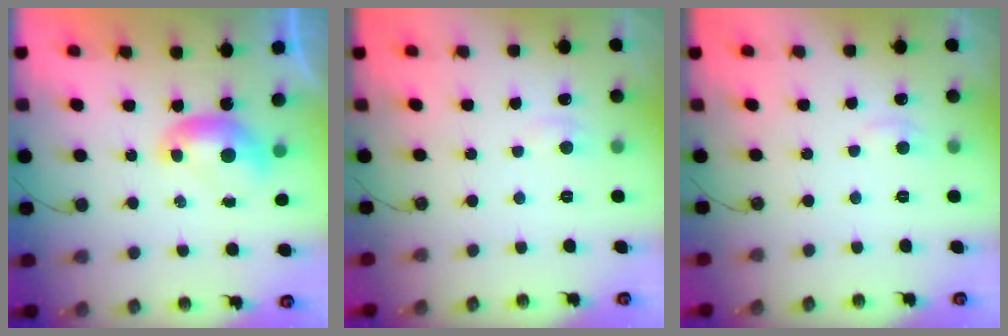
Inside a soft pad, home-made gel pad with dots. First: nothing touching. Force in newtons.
{"total": 2.1, "press": 2.0, "slide": 0.4}
{"total": 1.8, "press": 1.7, "slide": 0.7}